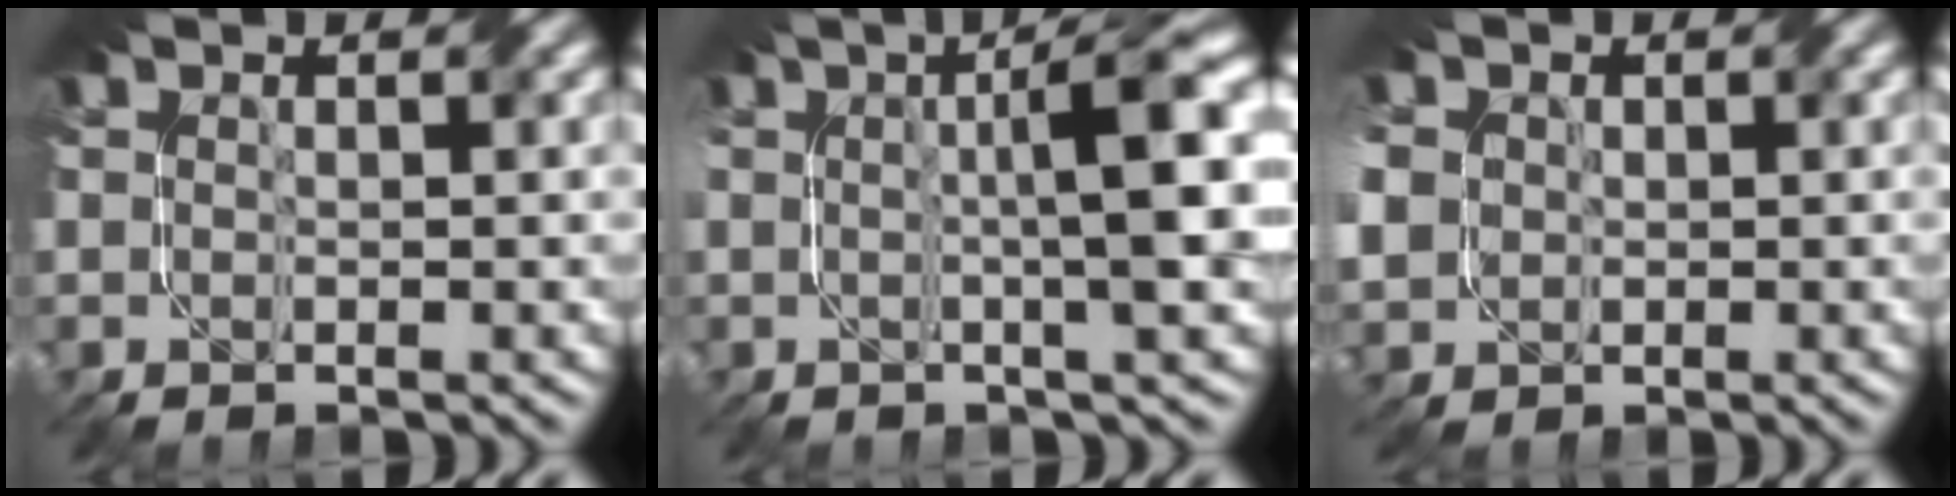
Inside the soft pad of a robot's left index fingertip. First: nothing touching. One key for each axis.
{"total": 7.3, "fx": 1.0, "fy": 1.3, "fz": 7.1, "tx": -0.092, "ty": 0.020, "tz": 0.010}
{"total": 5.5, "fx": 0.6, "fy": 4.9, "fz": 2.4, "tx": -0.079, "ty": 0.015, "tz": 0.001}